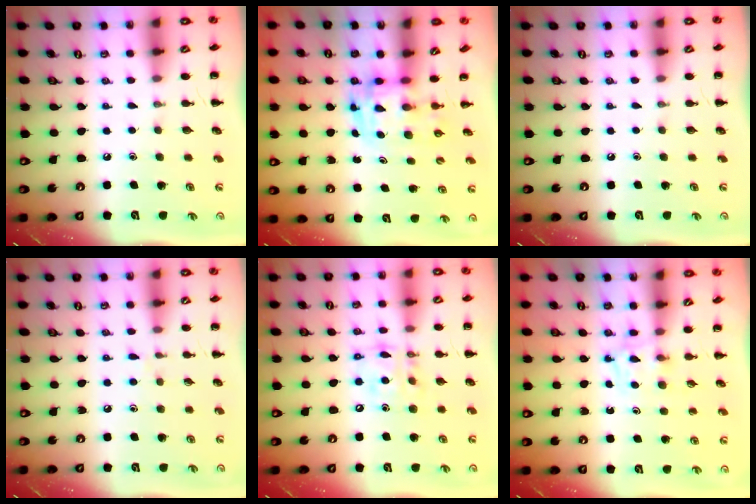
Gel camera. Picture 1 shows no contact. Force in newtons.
{"total": 3.6, "press": 3.5, "slide": 0.6}
{"total": 0.0}
{"total": 5.6, "press": 5.2, "slide": 2.1}
{"total": 13.0, "press": 12.7, "slide": 3.2}
{"total": 4.7, "press": 4.5, "slide": 1.6}